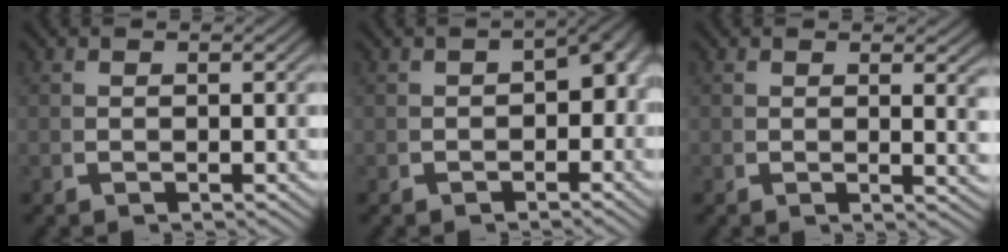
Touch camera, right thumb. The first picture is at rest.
{"total": 4.1, "force": [-0.4, 2.7, 3.0], "torque": [-0.024, 0.002, -0.011]}
{"total": 1.6, "force": [0.7, 0.3, 1.4], "torque": [-0.014, -0.009, 0.010]}